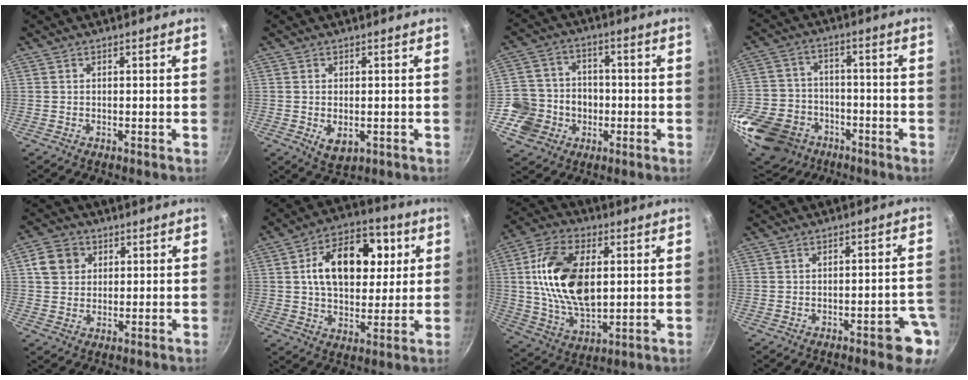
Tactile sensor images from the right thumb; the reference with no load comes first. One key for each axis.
{"total": 4.0, "fx": -0.9, "fy": 2.3, "fz": 3.1, "tx": -0.050, "ty": -0.007, "tz": -0.006}
{"total": 11.6, "fx": -3.1, "fy": 10.6, "fz": 3.8, "tx": -0.038, "ty": 0.029, "tz": -0.051}
{"total": 21.1, "fx": -10.0, "fy": 15.8, "fz": 9.7, "tx": -0.226, "ty": 0.038, "tz": -0.163}
{"total": 6.5, "fx": 1.8, "fy": 5.6, "fz": 2.7, "tx": -0.032, "ty": 0.001, "tz": 0.031}
{"total": 17.8, "fx": 4.1, "fy": 11.2, "fz": 13.3, "tx": -0.178, "ty": 0.009, "tz": 0.063}
{"total": 19.0, "fx": 2.7, "fy": 10.7, "fz": 15.5, "tx": -0.284, "ty": -0.005, "tz": 0.053}
{"total": 8.4, "fx": -4.0, "fy": 2.2, "fz": 7.0, "tx": -0.070, "ty": 0.028, "tz": -0.045}